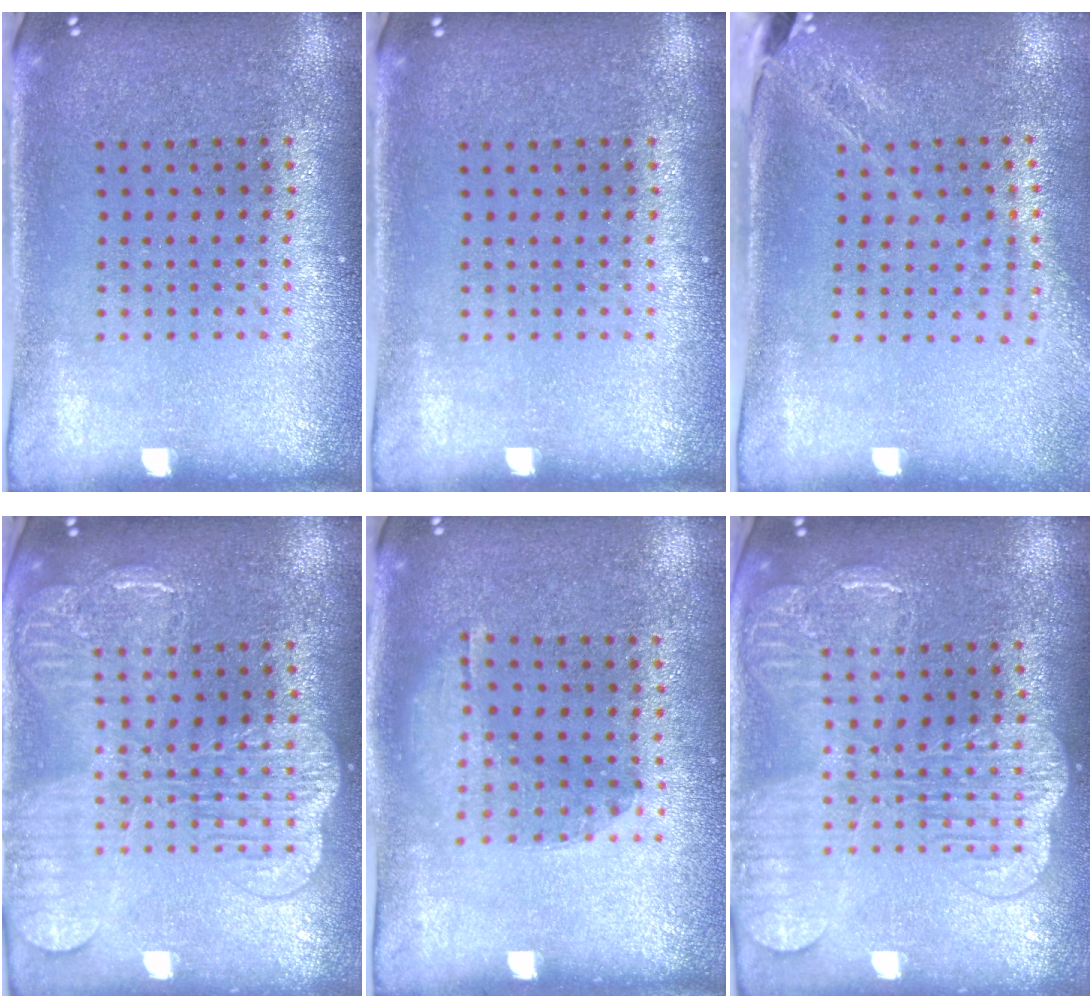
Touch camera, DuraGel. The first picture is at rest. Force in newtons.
{"total": 0.0}
{"total": 1.8, "press": 1.5, "slide": 1.1}
{"total": 3.1, "press": 3.1, "slide": 0.5}
{"total": 1.2, "press": 0.8, "slide": 0.9}
{"total": 3.1, "press": 3.1, "slide": 0.5}